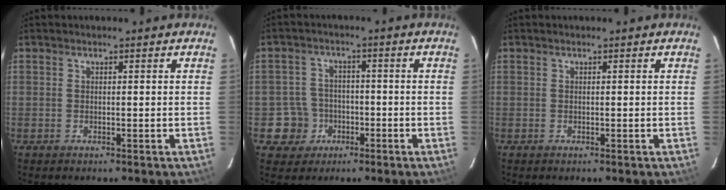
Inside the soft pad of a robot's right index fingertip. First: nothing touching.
{"total": 6.1, "force": [-2.2, 5.7, 0.3], "torque": [-0.015, 0.025, -0.033]}
{"total": 0.0}